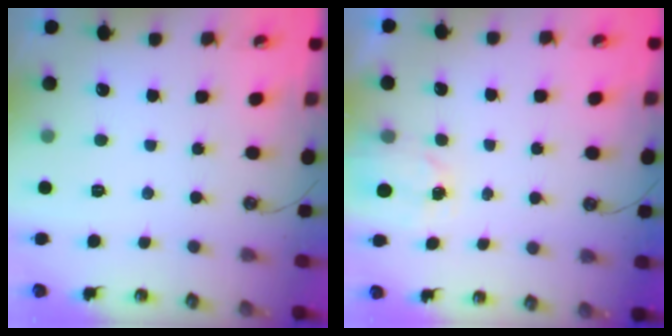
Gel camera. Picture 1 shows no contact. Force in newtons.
{"total": 1.7, "press": 1.6, "slide": 0.2}